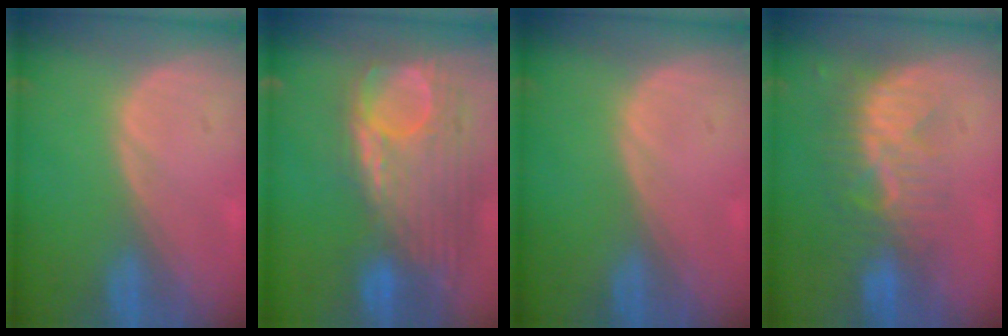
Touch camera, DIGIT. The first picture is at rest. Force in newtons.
{"total": 12.6, "press": 10.6, "slide": 6.8}
{"total": 0.0}
{"total": 8.4, "press": 7.6, "slide": 3.5}